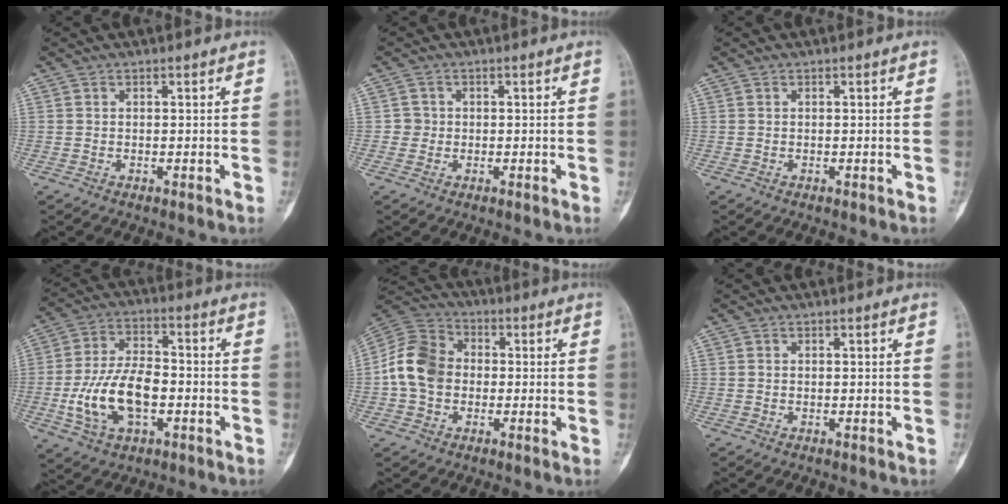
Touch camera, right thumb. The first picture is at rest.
{"total": 1.7, "force": [-0.1, 1.7, 0.1], "torque": [0.009, 0.007, -0.005]}
{"total": 0.0}
{"total": 14.3, "force": [-3.2, 7.9, 11.4], "torque": [-0.215, 0.023, -0.057]}
{"total": 10.8, "force": [-0.9, 8.5, 6.6], "torque": [-0.115, 0.030, -0.033]}
{"total": 0.0}